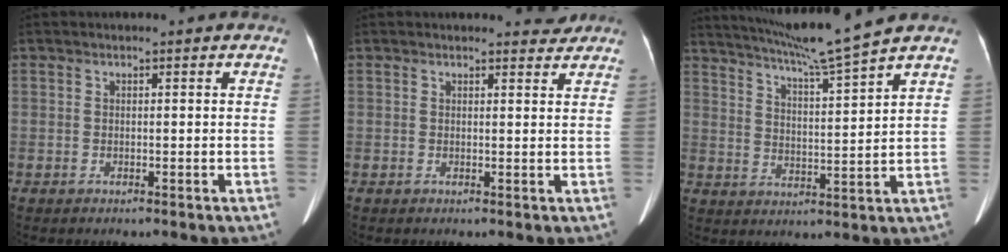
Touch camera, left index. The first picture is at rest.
{"total": 2.2, "force": [2.1, 0.4, 0.0], "torque": [-0.003, -0.005, 0.019]}
{"total": 11.0, "force": [9.5, -2.6, 4.8], "torque": [-0.086, -0.017, 0.160]}